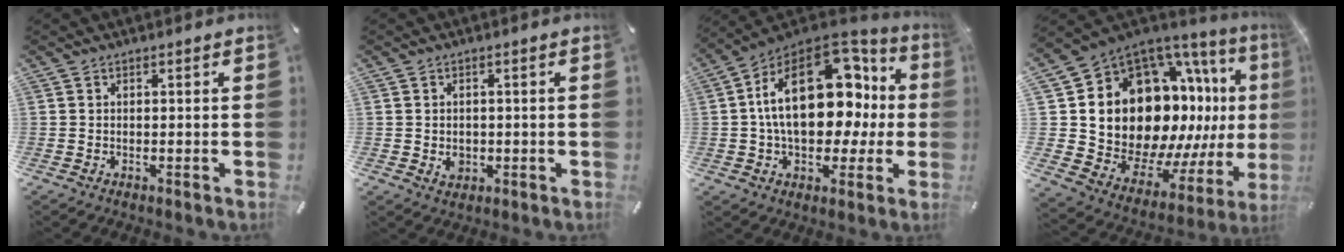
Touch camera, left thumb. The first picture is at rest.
{"total": 2.8, "force": [-0.4, 2.3, 1.4], "torque": [-0.018, -0.001, -0.007]}
{"total": 25.9, "force": [4.9, 15.8, 19.9], "torque": [-0.328, -0.020, 0.092]}
{"total": 19.0, "force": [4.2, 14.5, 11.5], "torque": [-0.216, -0.094, 0.113]}